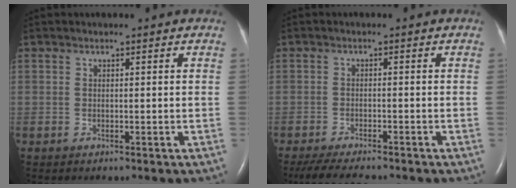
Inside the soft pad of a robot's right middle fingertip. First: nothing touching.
{"total": 7.2, "force": [-6.2, 0.9, 3.5], "torque": [-0.060, -0.021, -0.099]}